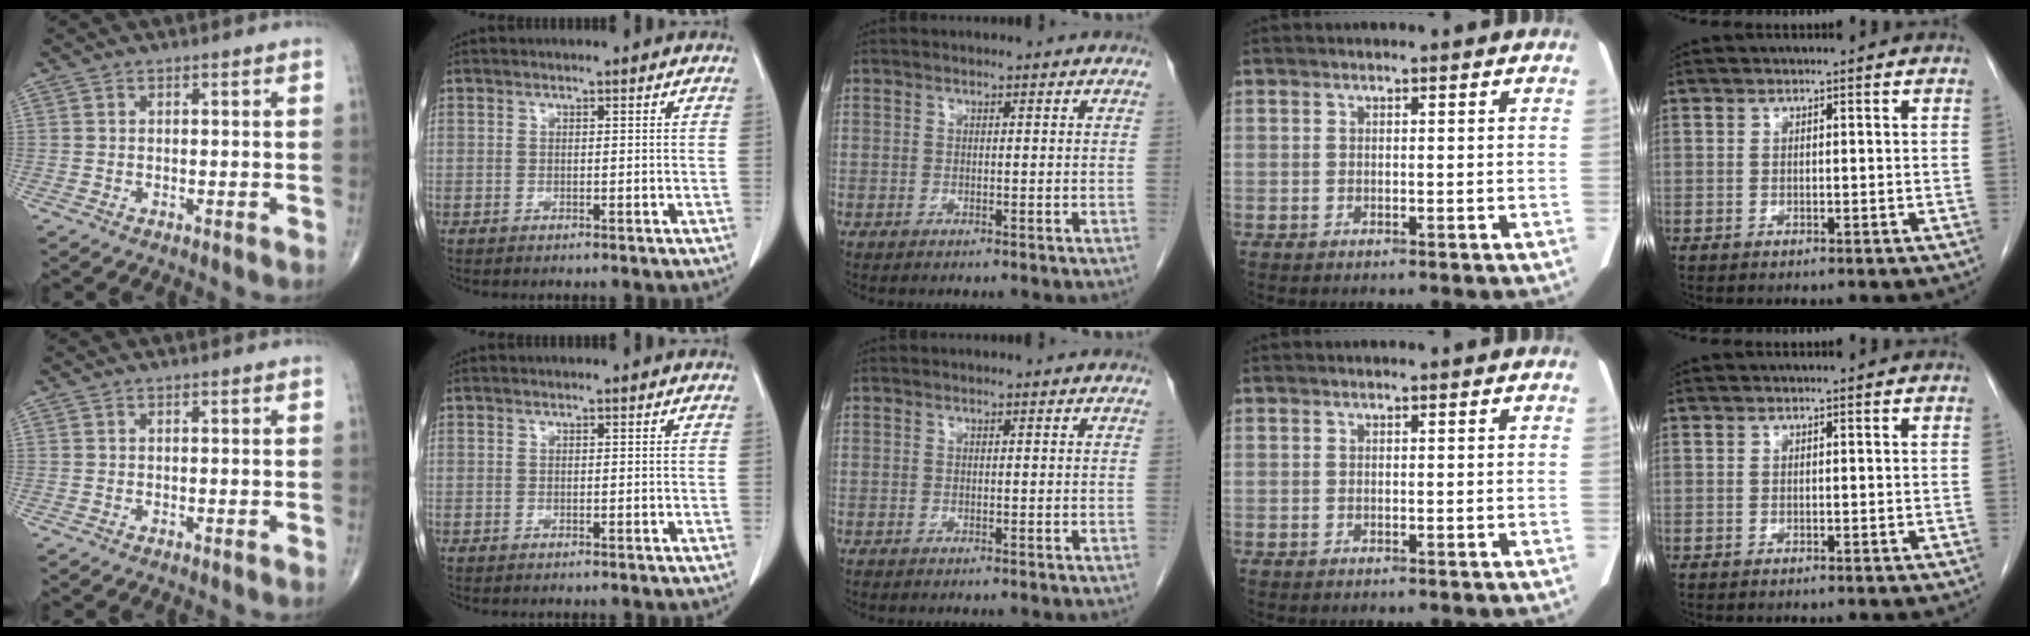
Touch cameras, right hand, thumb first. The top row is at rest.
{}